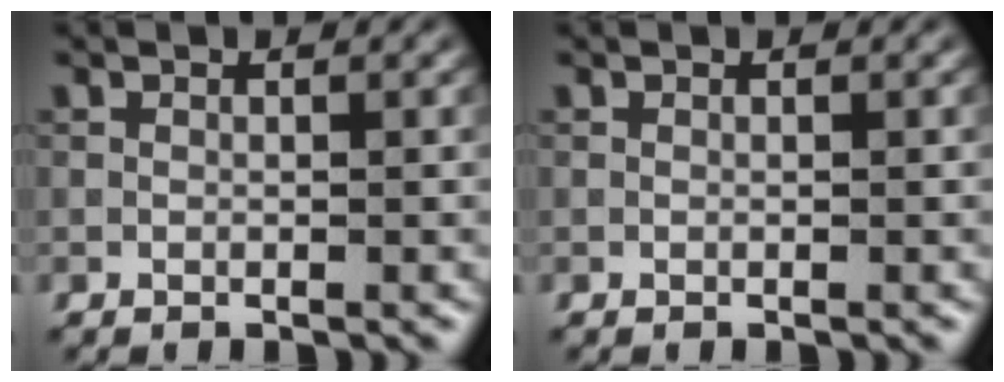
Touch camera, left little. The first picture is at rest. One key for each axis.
{"total": 0.0}